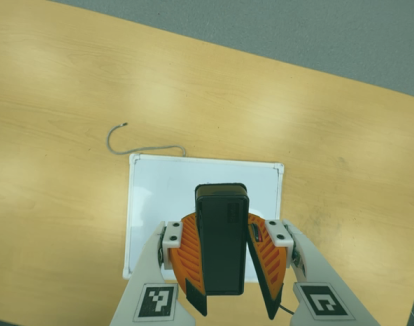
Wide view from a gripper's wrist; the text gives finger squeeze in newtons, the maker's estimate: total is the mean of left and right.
{"total": 10.2, "left": 9.6, "right": 10.7}